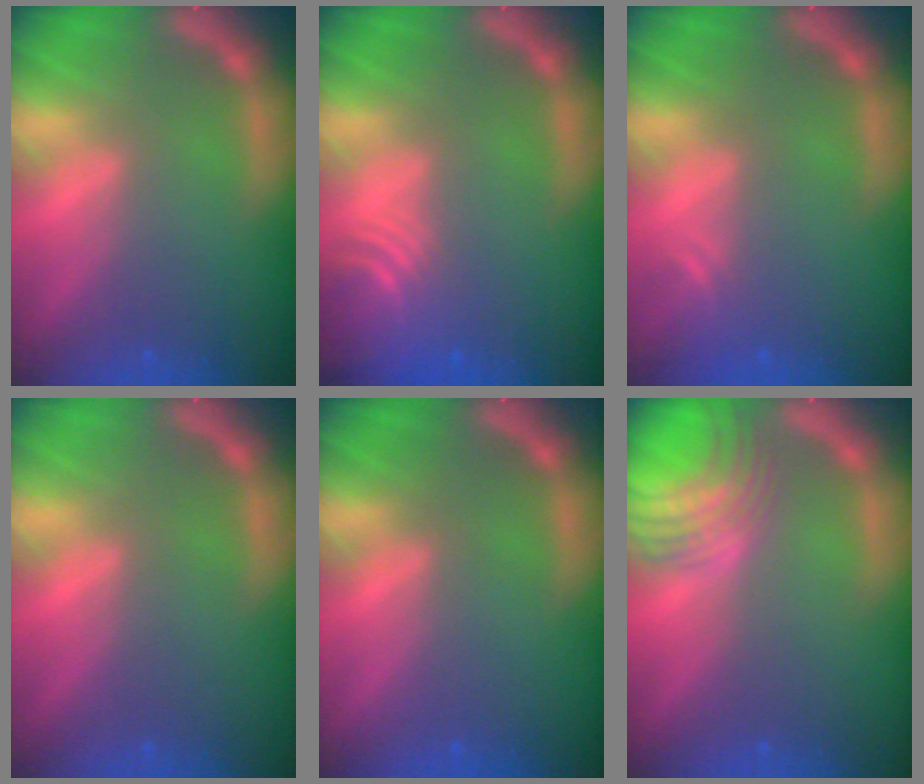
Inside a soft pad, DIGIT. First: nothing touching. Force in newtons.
{"total": 5.5}
{"total": 1.5}
{"total": 0.0}
{"total": 0.0}
{"total": 7.0}